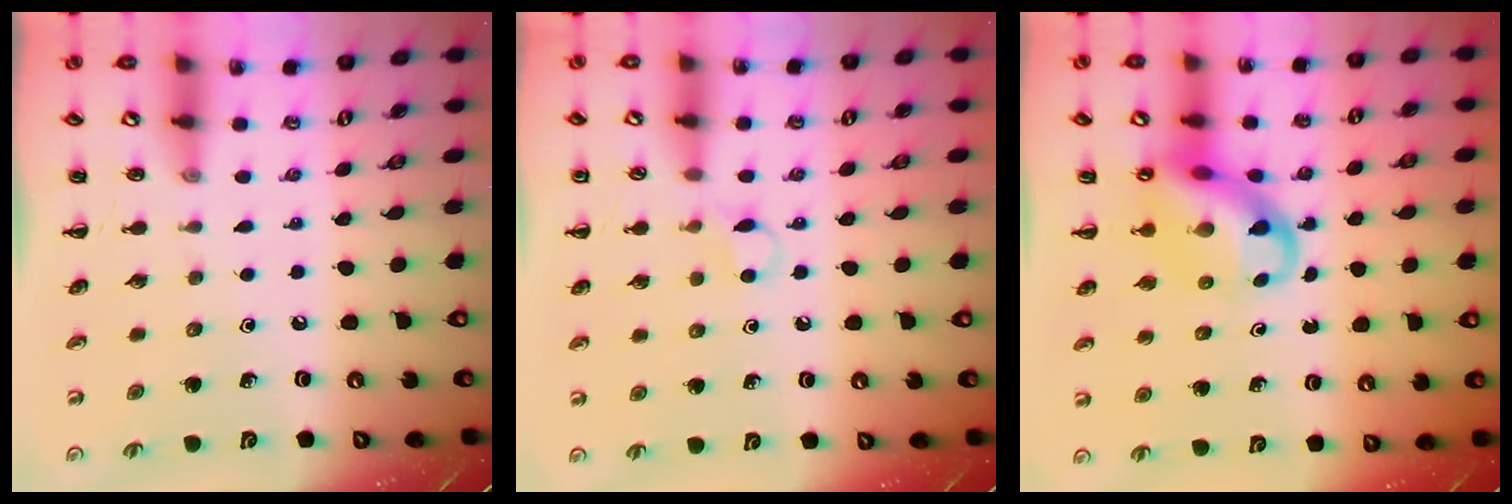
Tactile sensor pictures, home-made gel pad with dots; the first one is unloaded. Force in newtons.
{"total": 3.7, "press": 3.5, "slide": 1.1}
{"total": 10.8, "press": 10.4, "slide": 2.9}